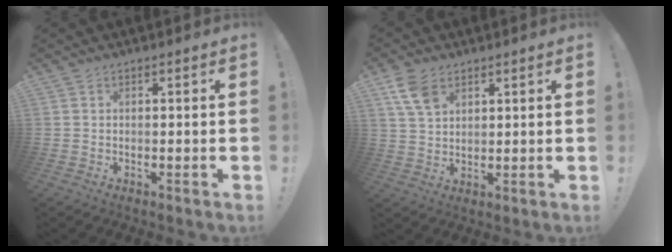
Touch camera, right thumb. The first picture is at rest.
{"total": 8.0, "force": [4.4, 4.8, 4.7], "torque": [-0.084, -0.009, 0.088]}